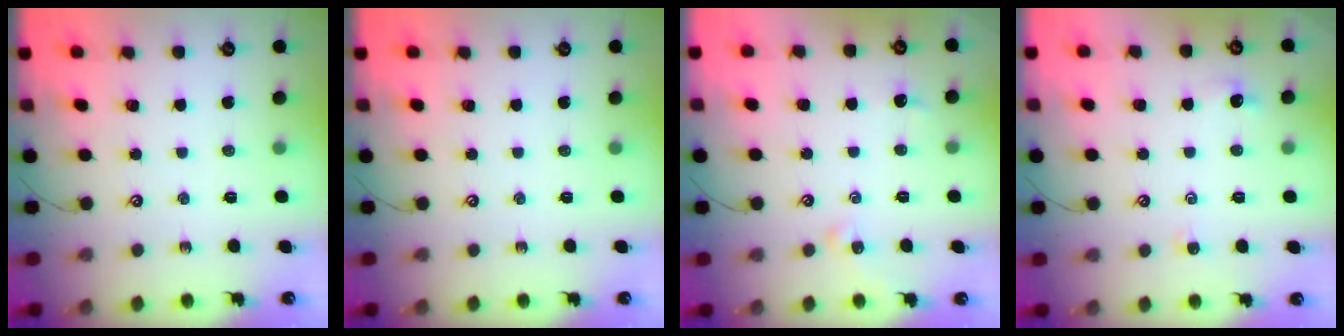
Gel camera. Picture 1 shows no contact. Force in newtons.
{"total": 0.0}
{"total": 2.3, "press": 2.2, "slide": 0.6}
{"total": 0.0}